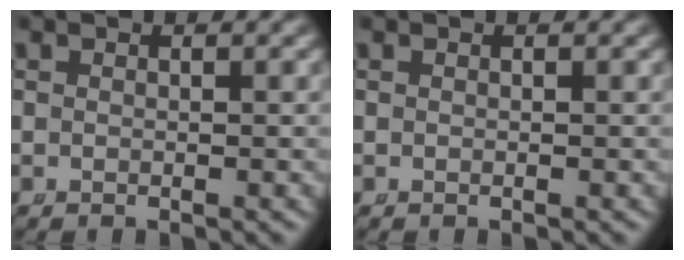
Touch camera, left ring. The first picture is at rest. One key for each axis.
{"total": 0.0}